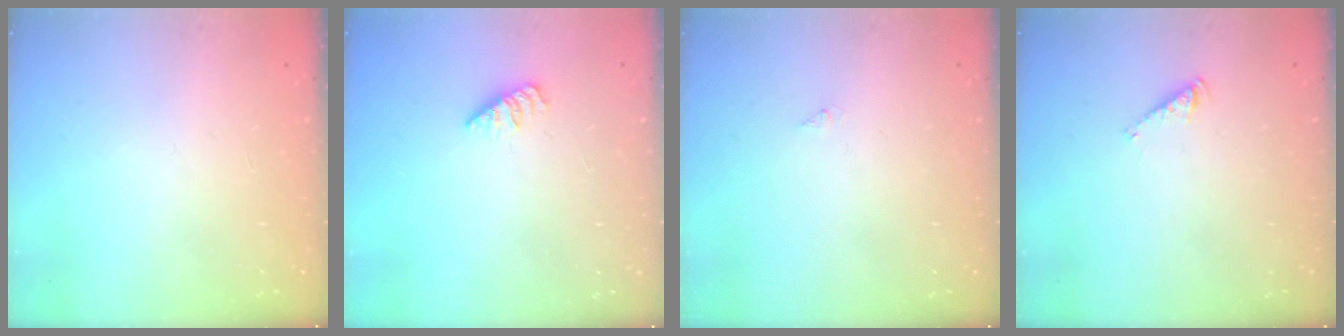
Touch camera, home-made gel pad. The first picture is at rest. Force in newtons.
{"total": 2.5, "press": 2.4, "slide": 0.4}
{"total": 0.0}
{"total": 3.3, "press": 3.2, "slide": 0.5}